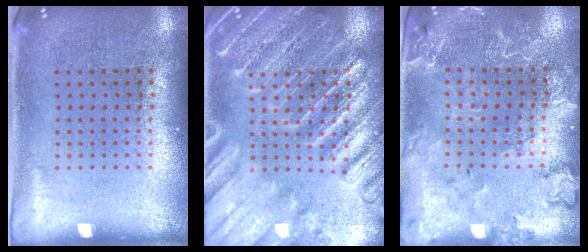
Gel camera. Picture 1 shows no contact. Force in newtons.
{"total": 3.8, "press": 3.8, "slide": 0.4}
{"total": 2.2, "press": 2.1, "slide": 0.5}